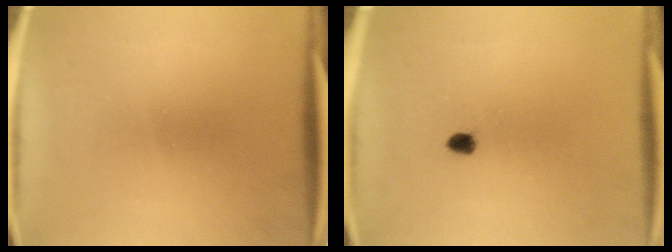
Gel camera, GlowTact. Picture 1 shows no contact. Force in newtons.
{"total": 1.5}